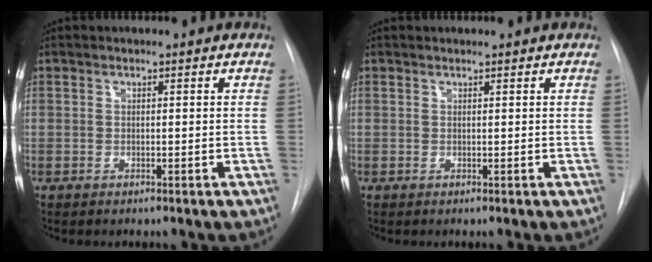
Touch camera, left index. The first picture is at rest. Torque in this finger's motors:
{"motor_torque": [0.64, -0.95, 0.01, -0.01]}